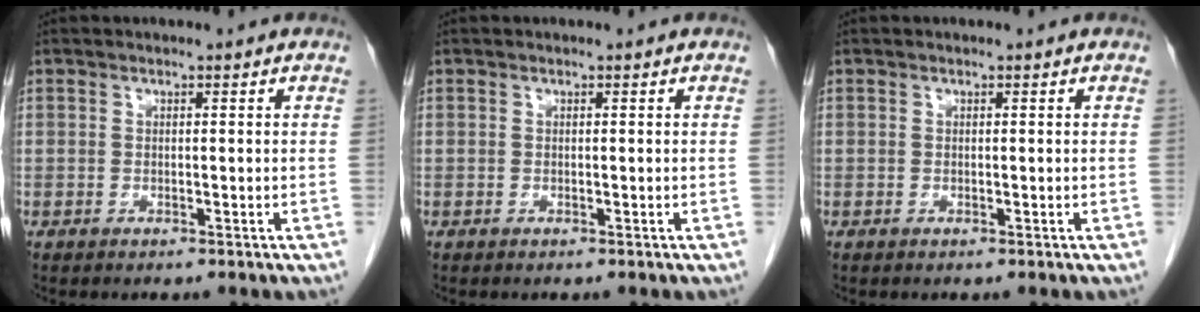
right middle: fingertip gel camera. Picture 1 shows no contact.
{"total": 0.0}
{"total": 0.0}